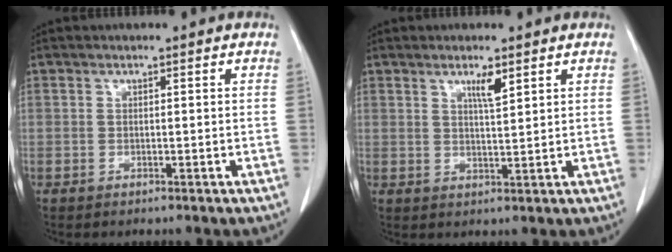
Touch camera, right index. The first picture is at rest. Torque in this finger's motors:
{"motor_torque": [0.01, 0.29, 0.02, 0.02]}